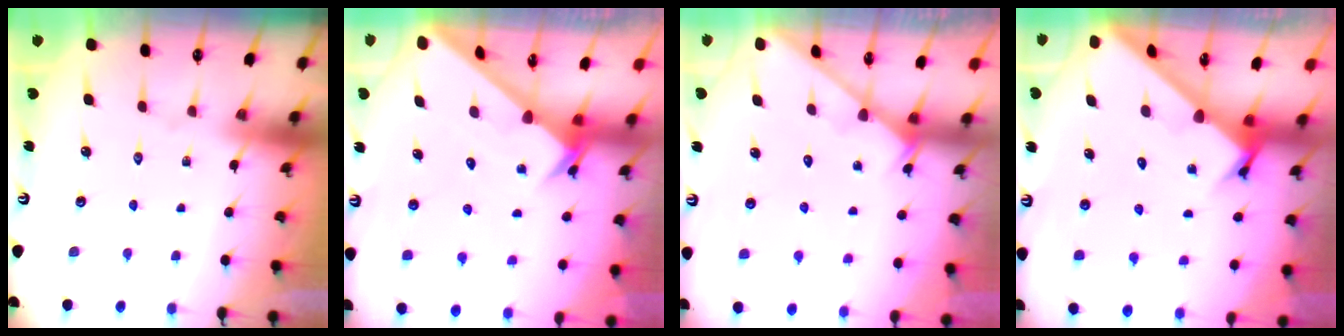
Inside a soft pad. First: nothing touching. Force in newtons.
{"total": 2.9, "press": 2.9, "slide": 0.1}
{"total": 2.4, "press": 2.4, "slide": 0.2}
{"total": 2.4, "press": 2.4, "slide": 0.2}